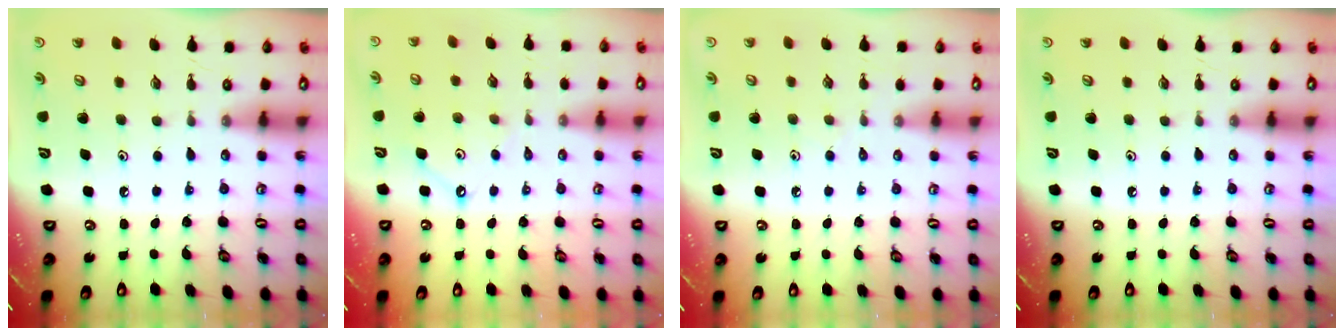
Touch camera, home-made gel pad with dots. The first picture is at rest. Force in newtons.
{"total": 3.7, "press": 3.6, "slide": 0.5}
{"total": 2.4, "press": 2.4, "slide": 0.5}
{"total": 0.0}